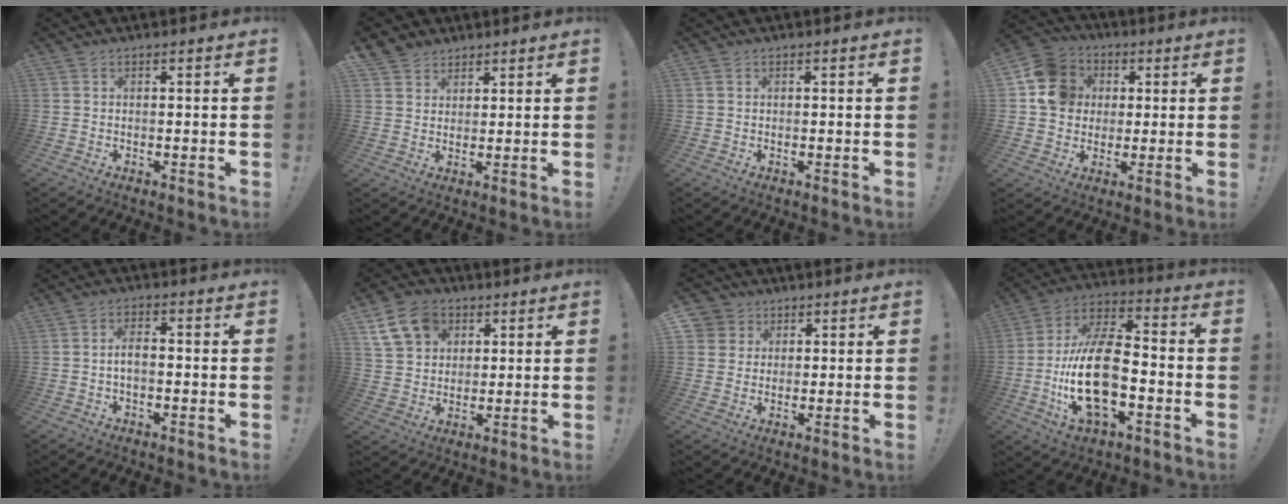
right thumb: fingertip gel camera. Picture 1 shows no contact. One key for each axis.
{"total": 4.9, "fx": 3.6, "fy": 3.3, "fz": 0.3, "tx": -0.007, "ty": -0.023, "tz": 0.070}
{"total": 0.0}
{"total": 13.2, "fx": 2.2, "fy": 11.8, "fz": 5.3, "tx": -0.062, "ty": 0.010, "tz": 0.050}
{"total": 3.8, "fx": -0.4, "fy": 1.6, "fz": 3.4, "tx": -0.067, "ty": 0.006, "tz": -0.008}
{"total": 12.7, "fx": 6.0, "fy": 9.8, "fz": 5.3, "tx": -0.085, "ty": -0.024, "tz": 0.122}
{"total": 5.2, "fx": 2.4, "fy": 4.6, "fz": 0.5, "tx": -0.004, "ty": -0.015, "tz": 0.046}
{"total": 20.2, "fx": -4.5, "fy": 10.2, "fz": 16.9, "tx": -0.334, "ty": 0.018, "tz": -0.077}